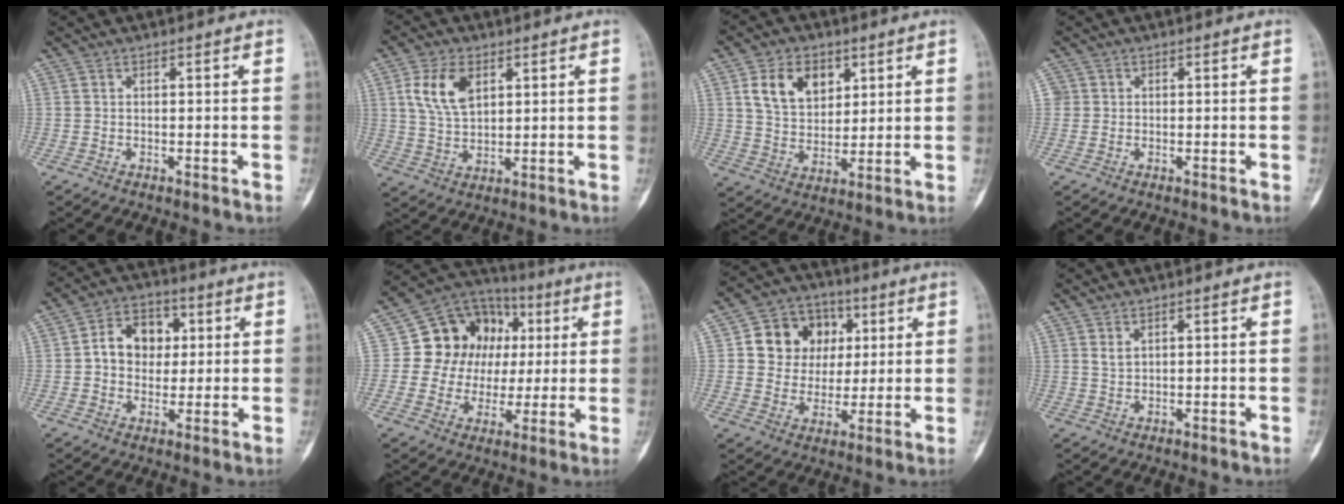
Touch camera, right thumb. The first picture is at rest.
{"total": 8.5, "force": [3.3, 4.5, 6.4], "torque": [-0.123, -0.010, 0.068]}
{"total": 10.9, "force": [4.4, 7.6, 6.4], "torque": [-0.080, -0.018, 0.085]}
{"total": 1.5, "force": [0.2, 1.5, 0.1], "torque": [0.011, 0.004, 0.002]}
{"total": 9.9, "force": [1.5, 7.7, 5.9], "torque": [-0.056, 0.012, 0.017]}
{"total": 16.4, "force": [2.8, 14.1, 7.9], "torque": [-0.071, 0.025, 0.051]}
{"total": 12.7, "force": [3.3, 11.1, 5.4], "torque": [-0.038, 0.001, 0.056]}
{"total": 1.7, "force": [1.0, 0.9, 1.0], "torque": [-0.014, -0.005, 0.027]}